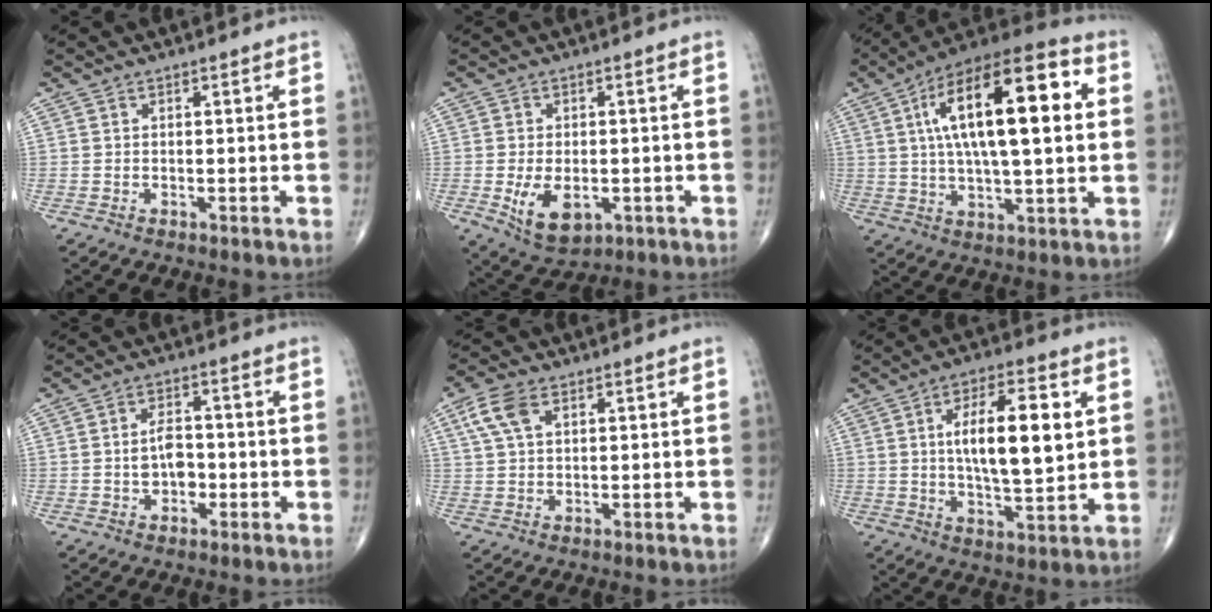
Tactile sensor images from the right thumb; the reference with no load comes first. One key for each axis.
{"total": 8.3, "fx": -2.2, "fy": 4.9, "fz": 6.3, "tx": -0.099, "ty": -0.006, "tz": -0.023}
{"total": 22.9, "fx": 4.9, "fy": 8.2, "fz": 20.8, "tx": -0.337, "ty": 0.017, "tz": 0.071}
{"total": 5.1, "fx": -0.7, "fy": 3.2, "fz": 3.9, "tx": -0.057, "ty": 0.015, "tz": -0.014}
{"total": 6.1, "fx": 2.6, "fy": 3.3, "fz": 4.4, "tx": -0.096, "ty": 0.007, "tz": 0.053}
{"total": 14.5, "fx": 3.0, "fy": 5.0, "fz": 13.2, "tx": -0.206, "ty": -0.009, "tz": 0.049}